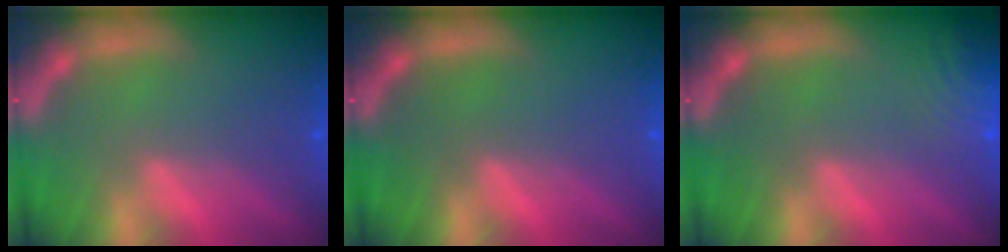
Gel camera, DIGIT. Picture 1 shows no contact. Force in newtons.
{"total": 0.0}
{"total": 5.6}